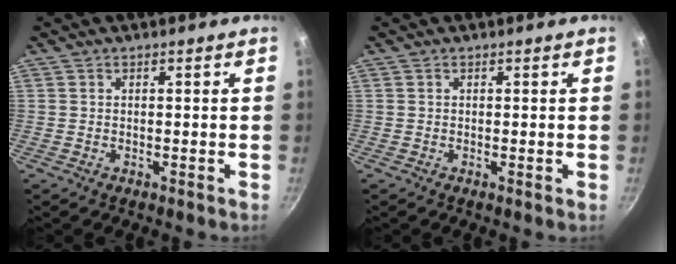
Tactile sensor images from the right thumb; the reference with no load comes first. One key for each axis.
{"total": 0.0}